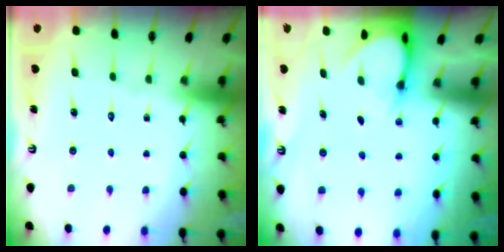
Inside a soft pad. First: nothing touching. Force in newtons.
{"total": 3.9, "press": 3.9, "slide": 0.3}